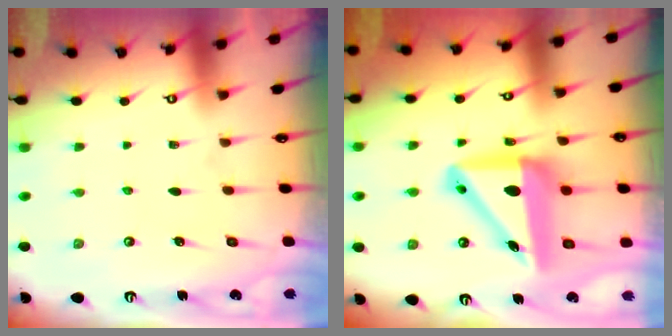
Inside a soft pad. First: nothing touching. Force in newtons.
{"total": 13.3, "press": 13.0, "slide": 2.8}